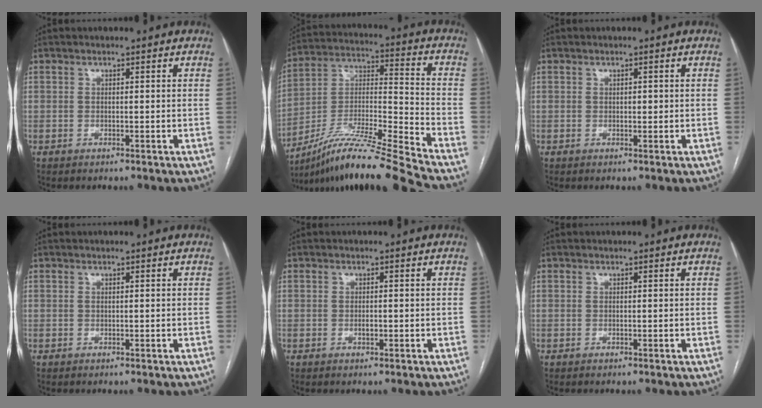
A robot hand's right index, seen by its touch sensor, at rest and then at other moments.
{"total": 20.1, "force": [-17.1, -2.2, 10.4], "torque": [-0.203, -0.011, -0.309]}
{"total": 0.7, "force": [0.1, 0.5, 0.6], "torque": [-0.007, 0.001, 0.001]}
{"total": 0.0}
{"total": 0.7, "force": [-0.2, 0.3, 0.6], "torque": [-0.012, 0.000, -0.003]}
{"total": 0.0}